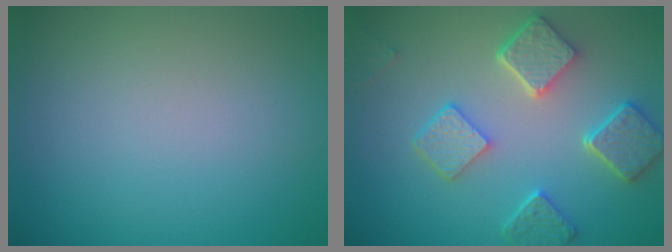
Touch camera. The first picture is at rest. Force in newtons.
{"total": 5.7, "press": 4.6, "slide": 3.5}